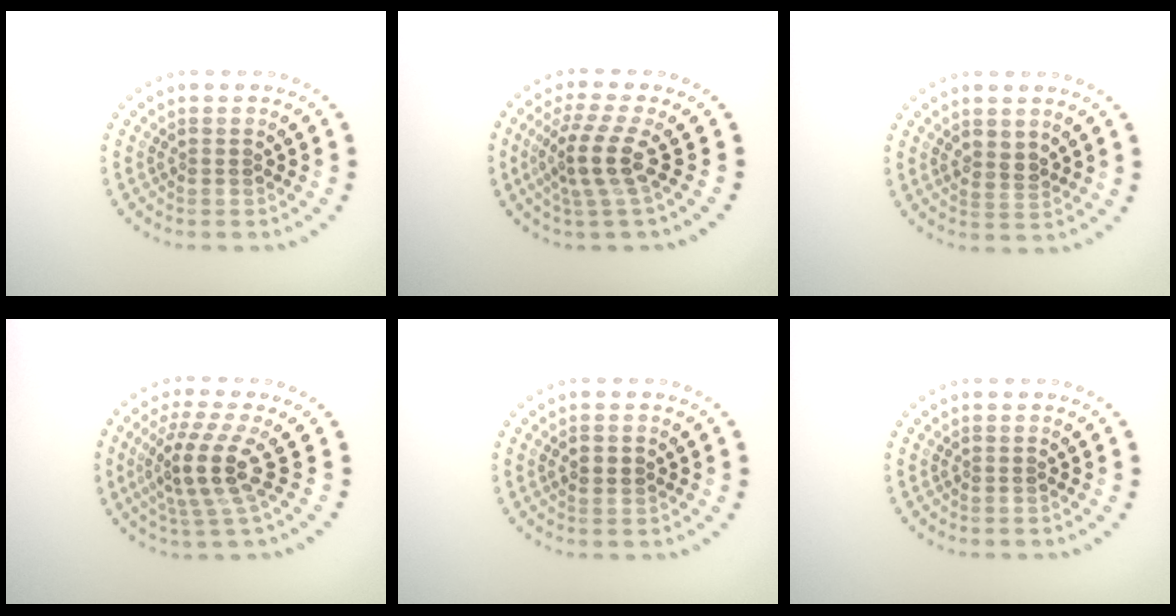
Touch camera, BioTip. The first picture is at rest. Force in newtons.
{"total": 3.6, "press": 2.7, "slide": 2.5}
{"total": 1.7, "press": 1.5, "slide": 0.8}
{"total": 4.4, "press": 3.4, "slide": 2.8}
{"total": 1.7, "press": 1.7, "slide": 0.0}
{"total": 0.0}